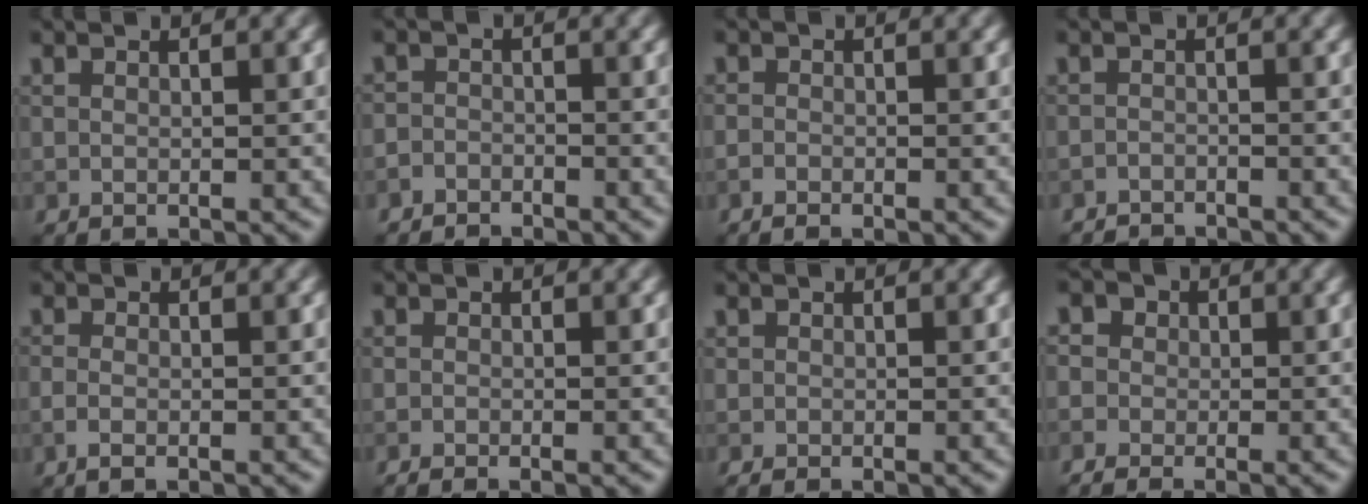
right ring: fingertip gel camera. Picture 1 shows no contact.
{"total": 2.2, "force": [-2.0, 0.9, -0.1], "torque": [0.009, 0.005, -0.043]}
{"total": 0.8, "force": [-0.7, 0.3, 0.3], "torque": [-0.003, 0.003, -0.016]}
{"total": 2.2, "force": [-2.2, 0.3, 0.0], "torque": [0.006, -0.002, -0.043]}
{"total": 1.1, "force": [-0.5, 0.5, 0.9], "torque": [-0.022, 0.002, -0.015]}
{"total": 1.1, "force": [-0.8, 0.3, 0.7], "torque": [-0.013, -0.003, -0.016]}
{"total": 0.9, "force": [-0.7, 0.4, 0.3], "torque": [-0.004, 0.000, -0.013]}
{"total": 3.7, "force": [-0.9, 3.1, 1.9], "torque": [-0.030, 0.014, -0.027]}